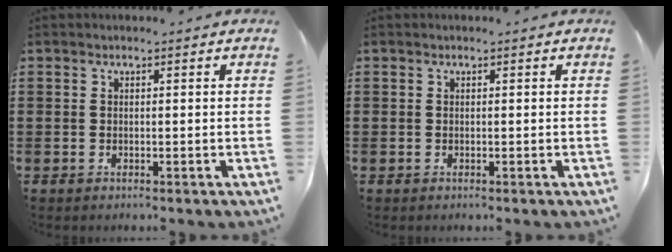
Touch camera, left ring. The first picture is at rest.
{"total": 0.0}